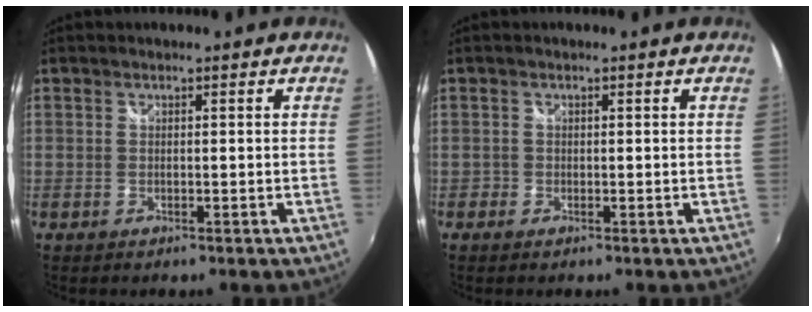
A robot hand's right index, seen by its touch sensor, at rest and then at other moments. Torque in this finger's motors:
{"motor_torque": [-0.96, -0.37, -1.05, -0.21]}